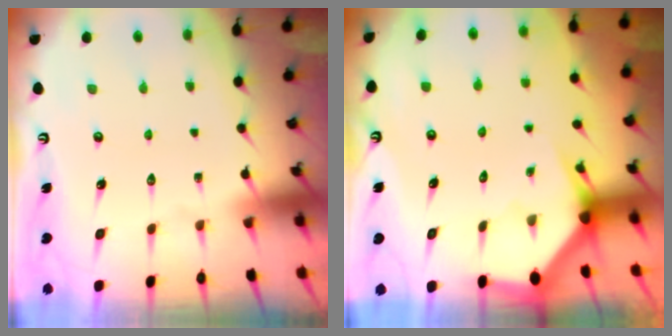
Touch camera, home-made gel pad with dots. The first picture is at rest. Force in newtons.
{"total": 2.6, "press": 2.6, "slide": 0.0}